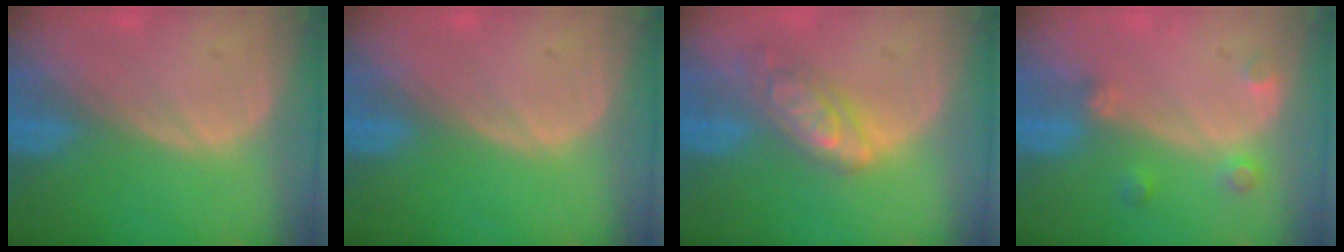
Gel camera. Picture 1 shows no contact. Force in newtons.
{"total": 0.0}
{"total": 6.4, "press": 5.7, "slide": 3.0}
{"total": 2.8, "press": 2.7, "slide": 0.7}